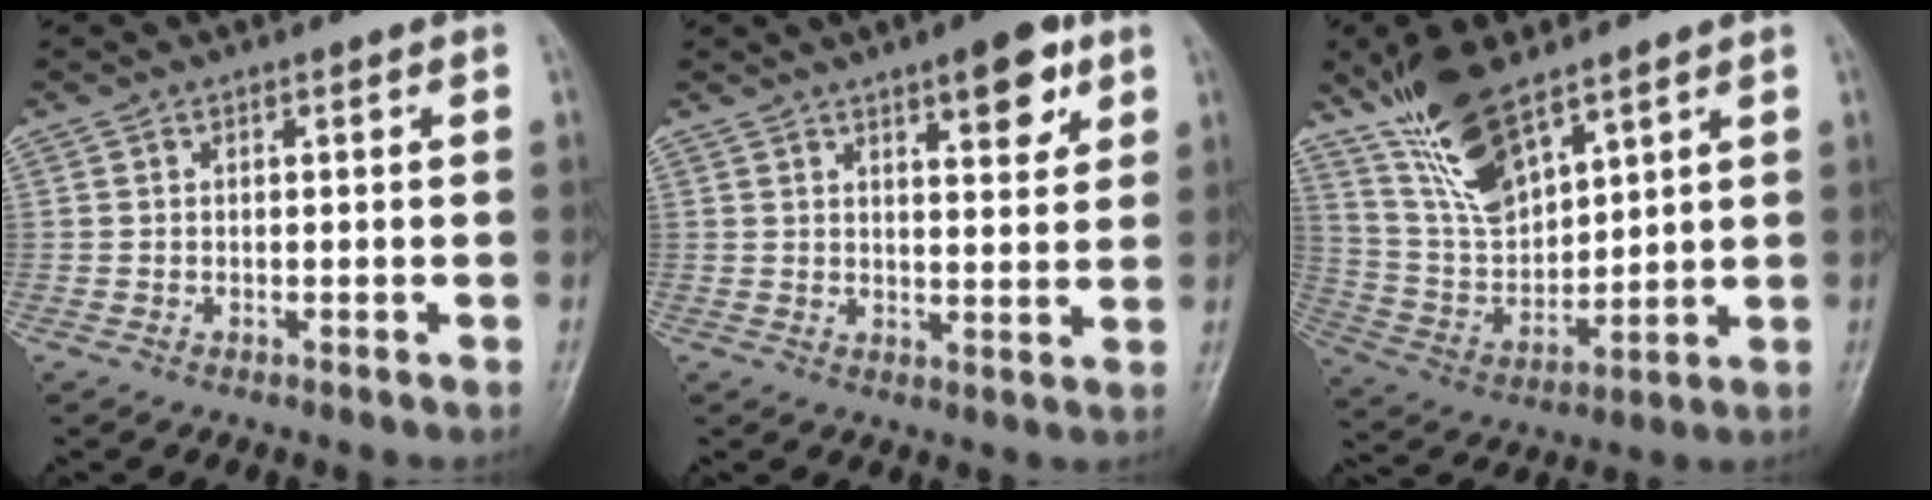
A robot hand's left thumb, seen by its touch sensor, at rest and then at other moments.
{"total": 8.3, "force": [4.7, 2.9, 6.2], "torque": [-0.067, -0.023, 0.063]}
{"total": 14.0, "force": [9.8, 5.2, 8.5], "torque": [-0.138, -0.051, 0.205]}